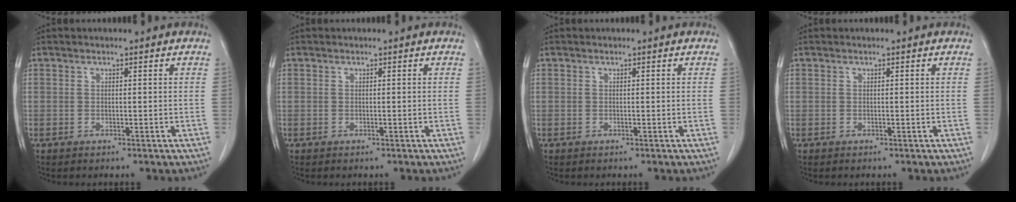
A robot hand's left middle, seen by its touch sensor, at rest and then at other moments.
{"total": 0.0}
{"total": 0.0}
{"total": 0.0}